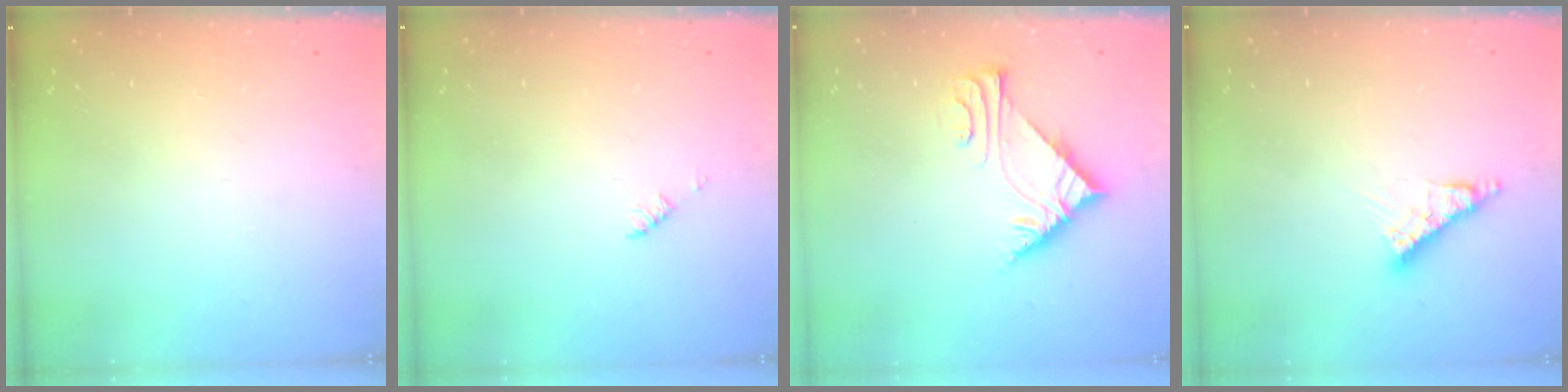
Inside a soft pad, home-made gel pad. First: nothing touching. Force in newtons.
{"total": 1.2, "press": 1.2, "slide": 0.2}
{"total": 6.0, "press": 6.0, "slide": 0.7}
{"total": 7.5, "press": 7.5, "slide": 0.5}